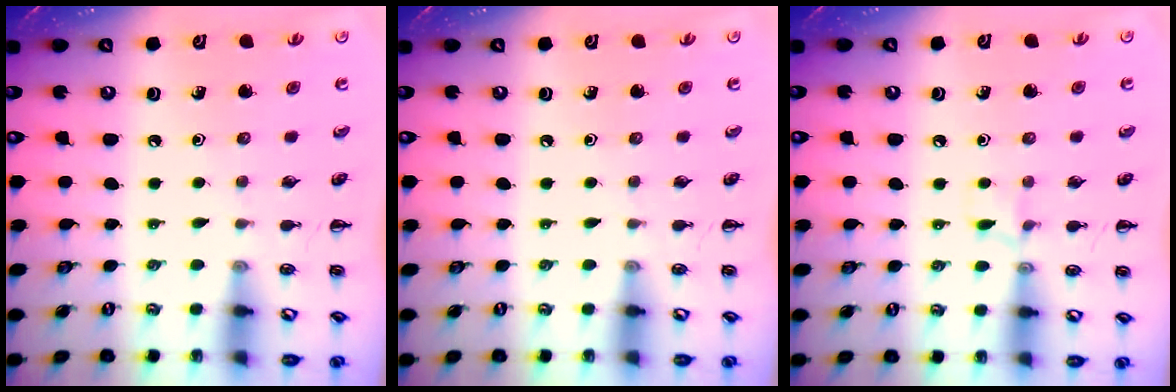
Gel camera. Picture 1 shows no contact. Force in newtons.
{"total": 0.0}
{"total": 5.8, "press": 5.6, "slide": 1.8}